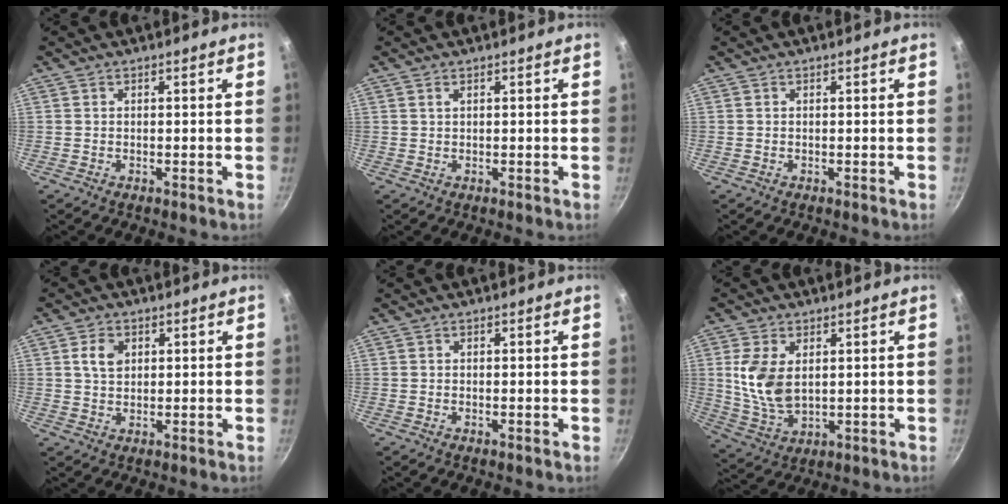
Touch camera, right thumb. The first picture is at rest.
{"total": 0.7, "force": [0.4, 0.3, 0.5], "torque": [-0.009, 0.002, 0.008]}
{"total": 0.0}
{"total": 4.4, "force": [1.4, 3.2, 2.7], "torque": [-0.036, -0.001, 0.025]}
{"total": 0.0}
{"total": 10.0, "force": [2.0, 6.0, 7.7], "torque": [-0.150, -0.020, 0.048]}